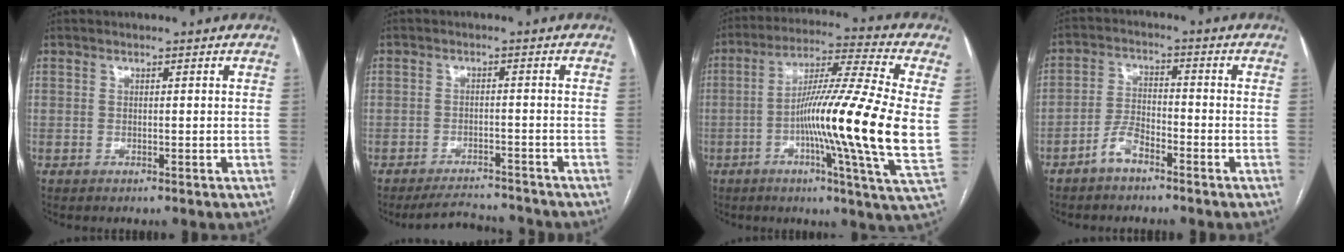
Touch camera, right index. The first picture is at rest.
{"total": 5.5, "force": [-5.4, 1.0, 0.3], "torque": [-0.004, 0.005, -0.084]}
{"total": 20.2, "force": [-1.3, -0.7, 20.1], "torque": [-0.316, -0.006, -0.037]}
{"total": 4.3, "force": [-3.1, 1.5, 2.6], "torque": [-0.057, 0.009, -0.060]}